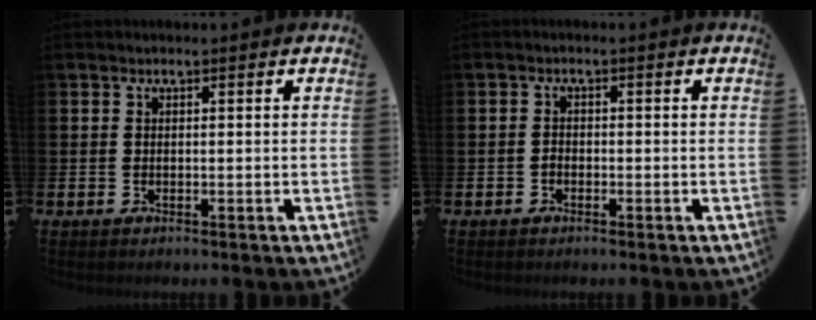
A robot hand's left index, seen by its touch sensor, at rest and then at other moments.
{"total": 1.0, "force": [-0.7, 0.7, 0.3], "torque": [-0.007, 0.002, -0.014]}